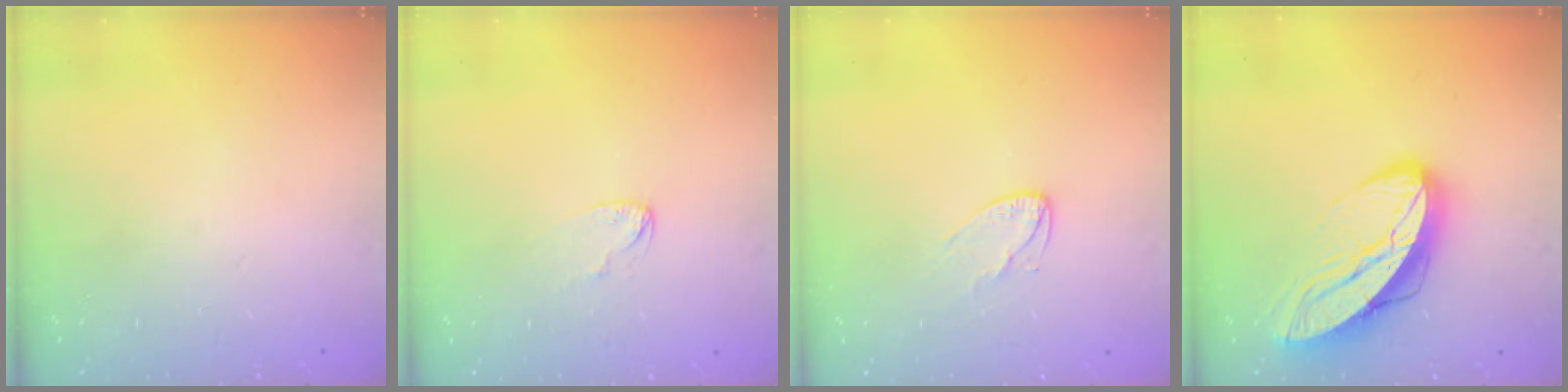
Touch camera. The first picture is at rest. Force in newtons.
{"total": 2.4, "press": 2.4, "slide": 0.2}
{"total": 5.3, "press": 5.3, "slide": 0.5}
{"total": 13.5, "press": 13.5, "slide": 1.1}